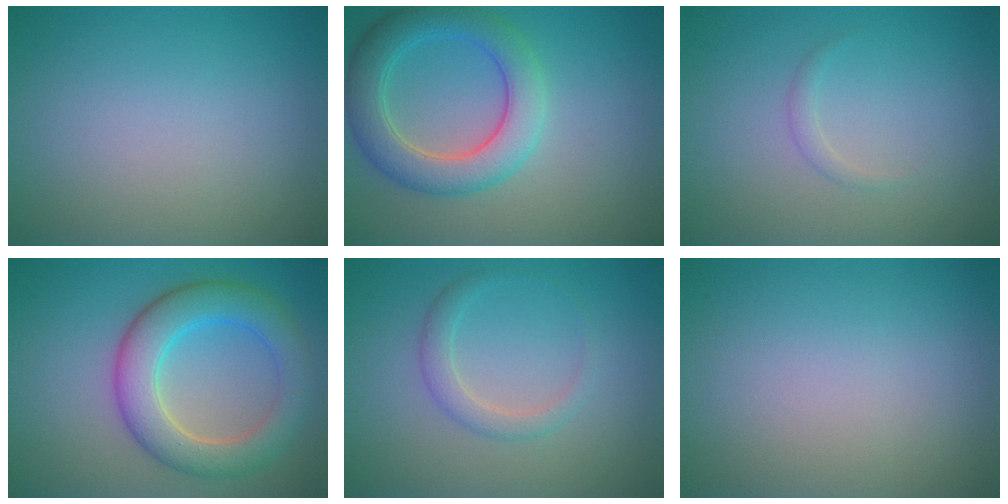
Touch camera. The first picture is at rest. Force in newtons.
{"total": 5.6, "press": 5.6, "slide": 0.2}
{"total": 0.7, "press": 0.7, "slide": 0.0}
{"total": 6.5, "press": 6.5, "slide": 0.2}
{"total": 1.8, "press": 1.8, "slide": 0.1}
{"total": 0.0}